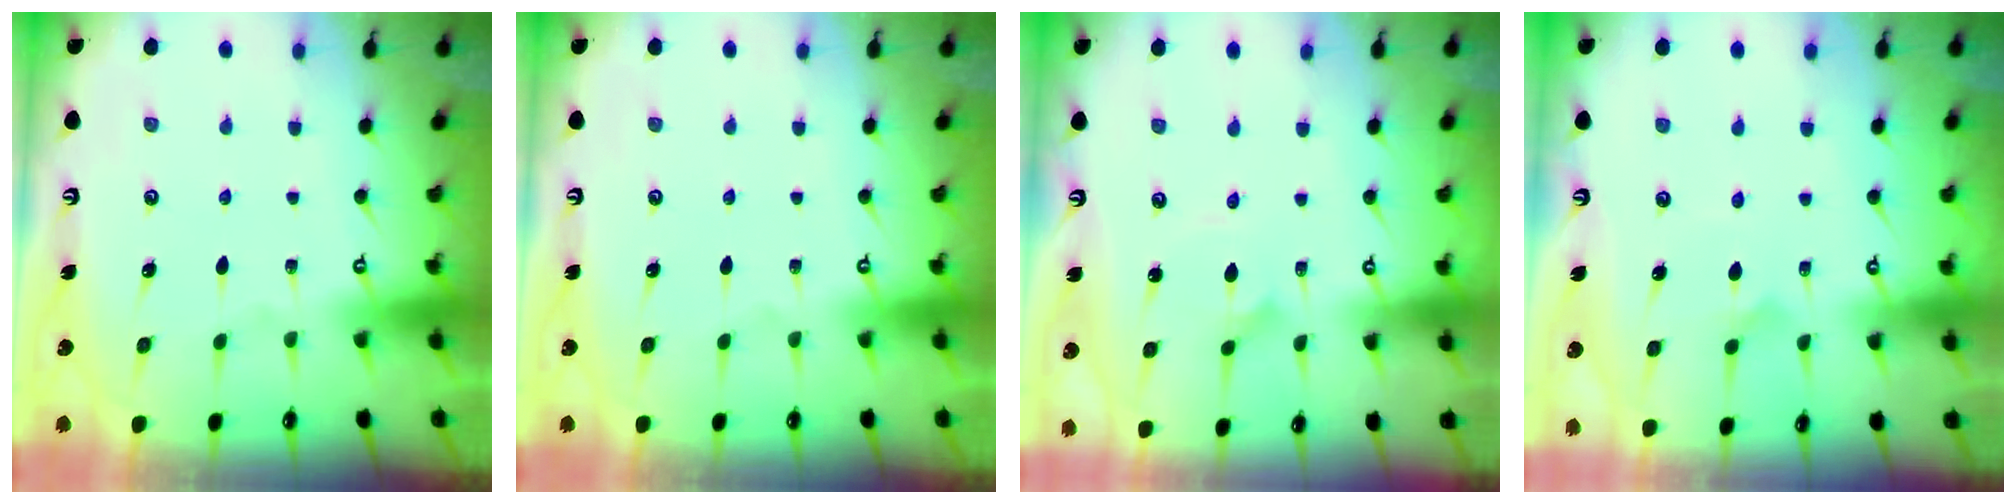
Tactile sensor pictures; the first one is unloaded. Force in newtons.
{"total": 0.0}
{"total": 1.7, "press": 1.6, "slide": 0.1}
{"total": 5.0, "press": 5.0, "slide": 0.4}